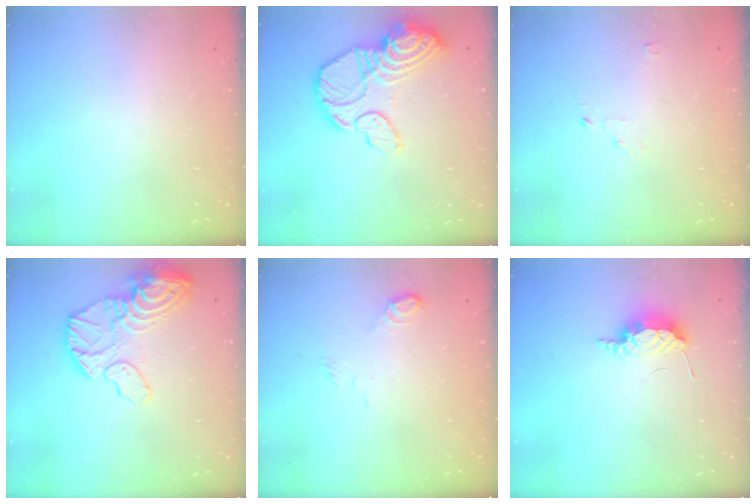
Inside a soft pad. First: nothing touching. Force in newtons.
{"total": 21.2, "press": 20.4, "slide": 5.8}
{"total": 2.1, "press": 2.1, "slide": 0.2}
{"total": 17.1, "press": 16.9, "slide": 2.3}
{"total": 4.8, "press": 4.8, "slide": 0.7}
{"total": 14.2, "press": 8.7, "slide": 11.2}